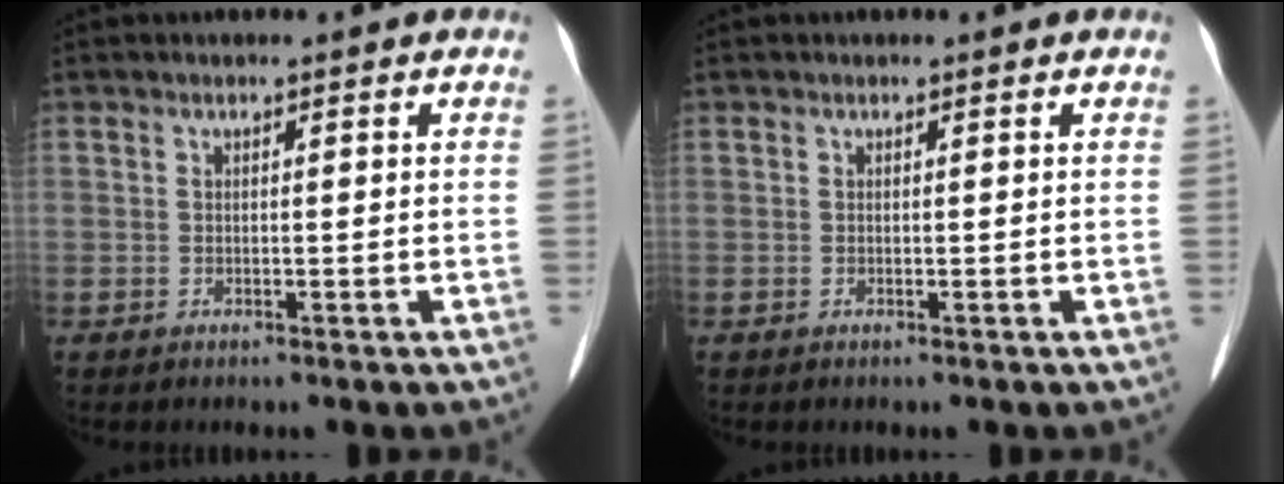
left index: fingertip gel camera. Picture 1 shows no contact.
{"total": 0.0}